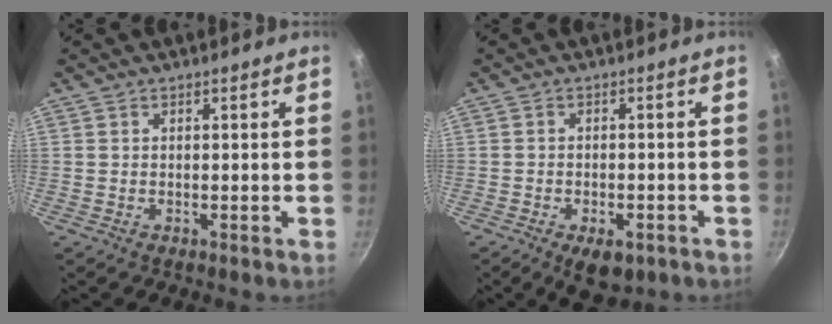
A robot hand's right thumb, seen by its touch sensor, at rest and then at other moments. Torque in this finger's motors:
{"motor_torque": [0.41, 0.42, -0.19, -0.05, 0.00]}